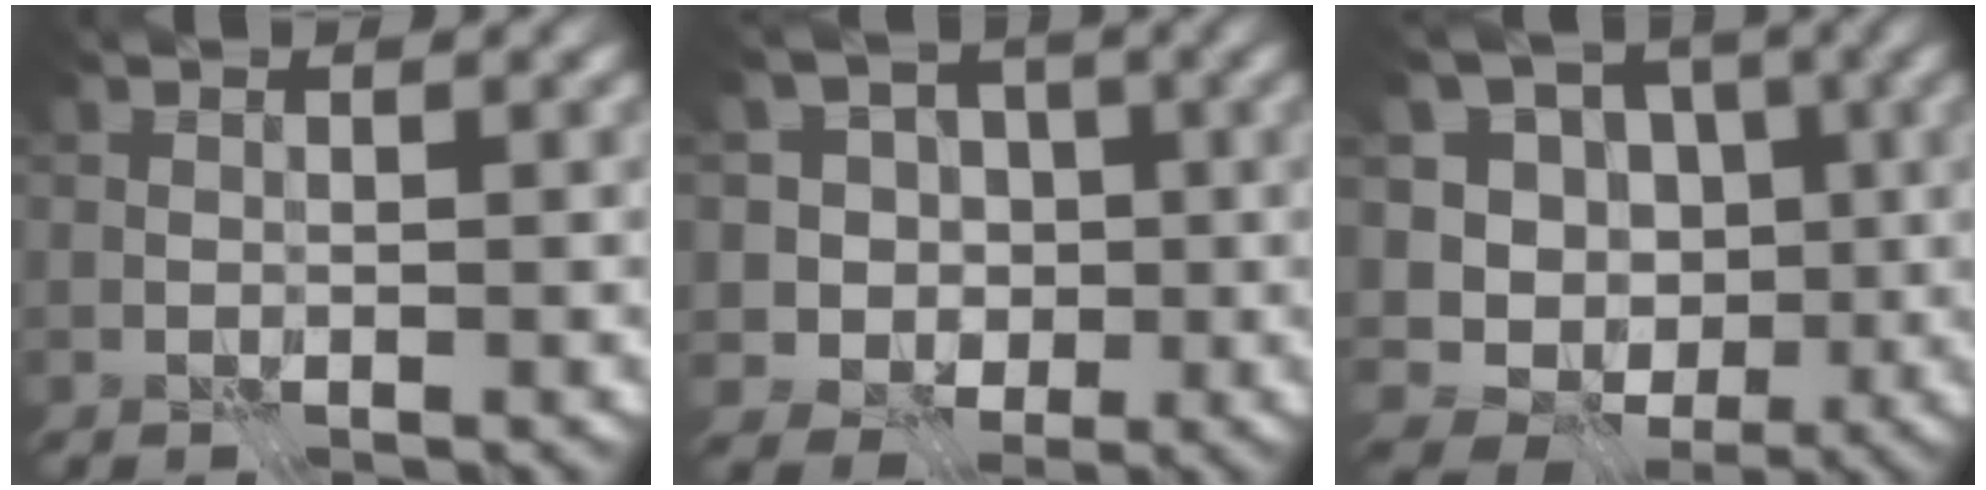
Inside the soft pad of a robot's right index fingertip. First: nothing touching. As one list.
[{"total": 5.4, "force": [0.5, 5.1, 1.8], "torque": [-0.023, 0.010, -0.014]}, {"total": 12.5, "force": [-1.6, 11.4, 4.9], "torque": [-0.115, 0.015, -0.037]}]